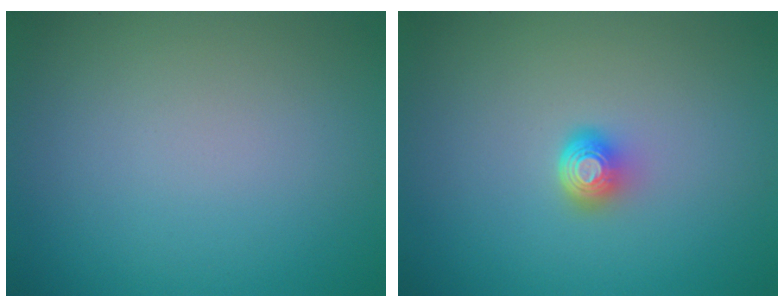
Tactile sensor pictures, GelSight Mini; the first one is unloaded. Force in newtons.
{"total": 2.0, "press": 1.4, "slide": 1.4}